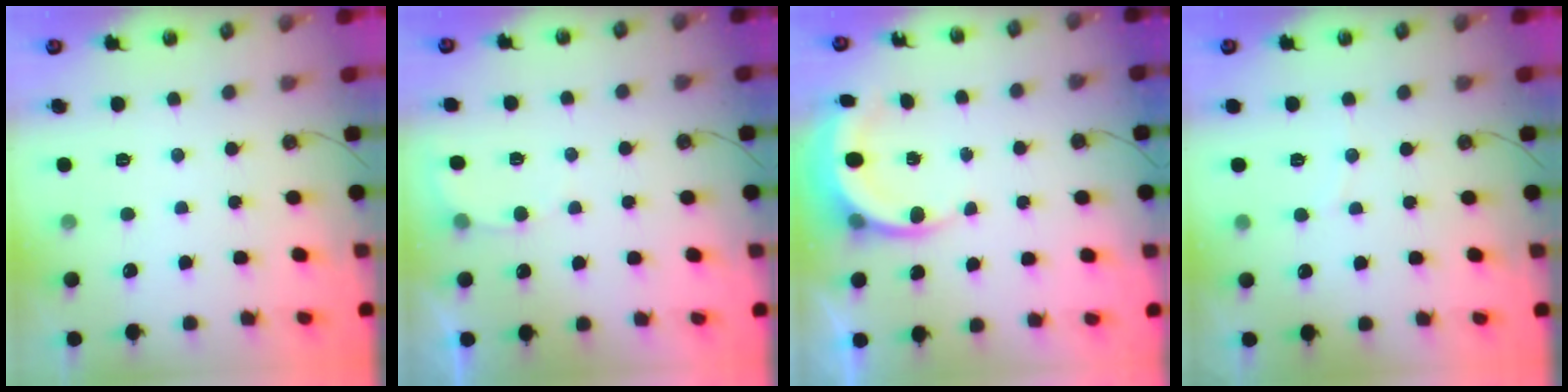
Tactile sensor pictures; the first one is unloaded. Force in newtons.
{"total": 3.9, "press": 3.9, "slide": 0.4}
{"total": 5.7, "press": 5.6, "slide": 0.9}
{"total": 2.0, "press": 1.8, "slide": 0.9}